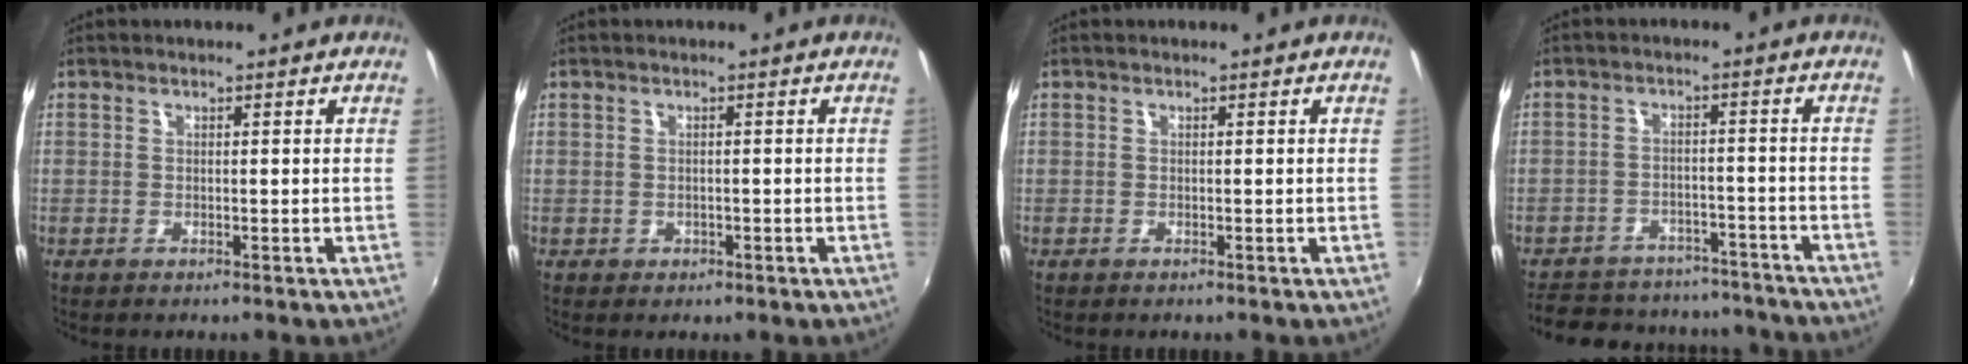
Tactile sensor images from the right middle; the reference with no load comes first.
{"total": 1.3, "force": [-0.5, 1.1, 0.4], "torque": [-0.007, -0.001, -0.003]}
{"total": 0.0}
{"total": 20.6, "force": [-17.5, 8.4, 6.9], "torque": [-0.157, 0.035, -0.218]}